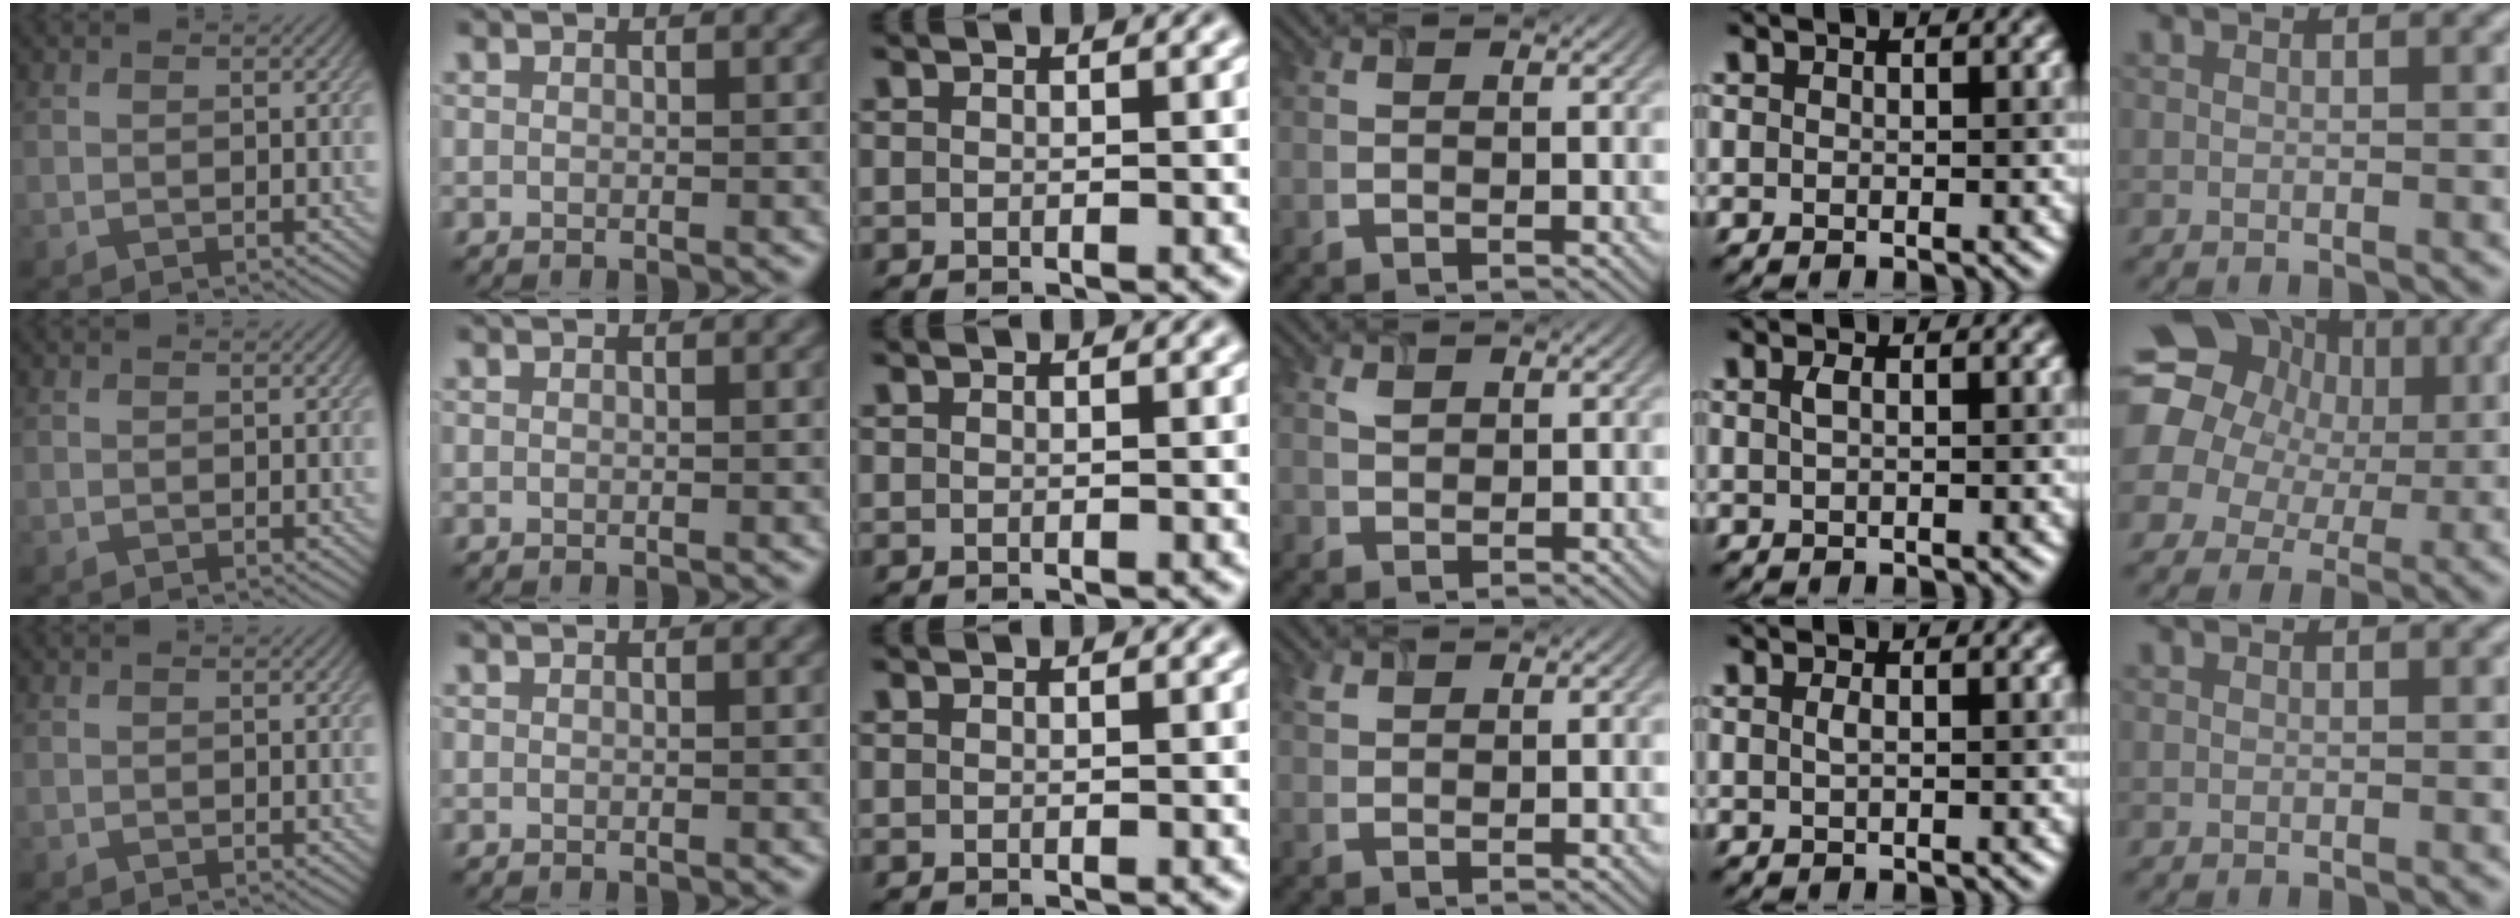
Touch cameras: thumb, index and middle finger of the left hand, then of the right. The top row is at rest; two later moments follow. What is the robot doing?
{"motion": "insert", "object": "airpods case & airpods"}